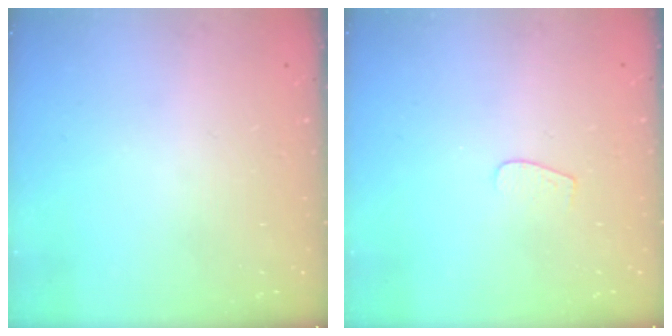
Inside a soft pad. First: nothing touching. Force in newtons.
{"total": 3.7, "press": 3.7, "slide": 0.3}